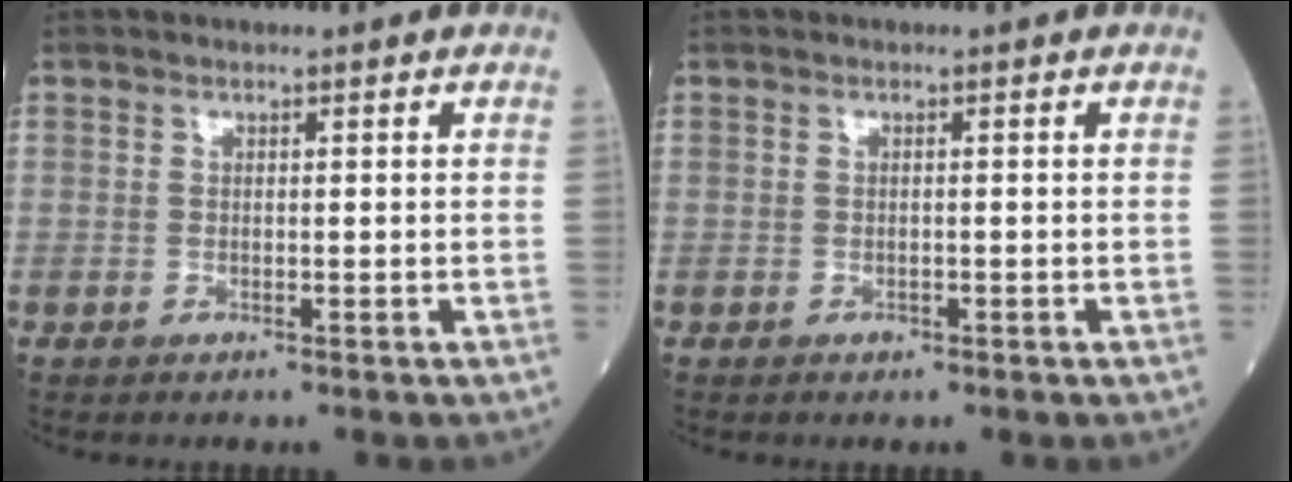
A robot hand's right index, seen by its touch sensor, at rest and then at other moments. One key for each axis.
{"total": 0.5, "fx": -0.3, "fy": 0.3, "fz": 0.2, "tx": -0.002, "ty": 0.001, "tz": -0.004}